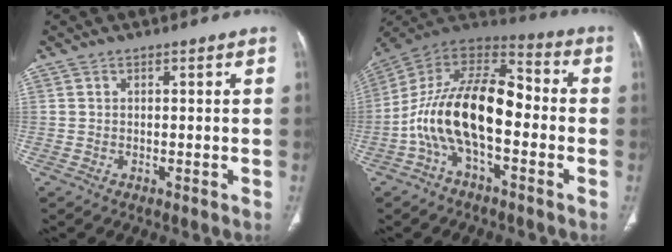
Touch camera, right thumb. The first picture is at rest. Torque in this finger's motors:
{"motor_torque": [2.51, 2.50, 1.90, -0.87, 0.58]}